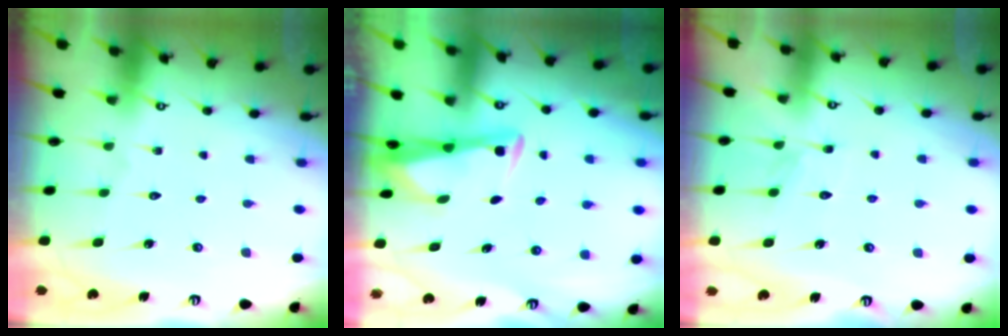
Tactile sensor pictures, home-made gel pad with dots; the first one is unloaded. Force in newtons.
{"total": 3.4, "press": 3.4, "slide": 0.4}
{"total": 5.4, "press": 5.4, "slide": 0.5}